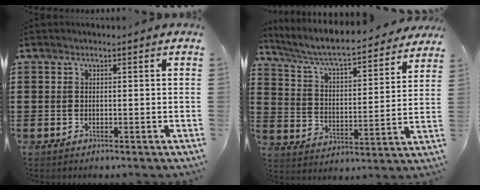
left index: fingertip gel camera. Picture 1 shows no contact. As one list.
[{"total": 6.6, "force": [5.9, 0.2, 2.8], "torque": [-0.080, -0.043, 0.096]}]